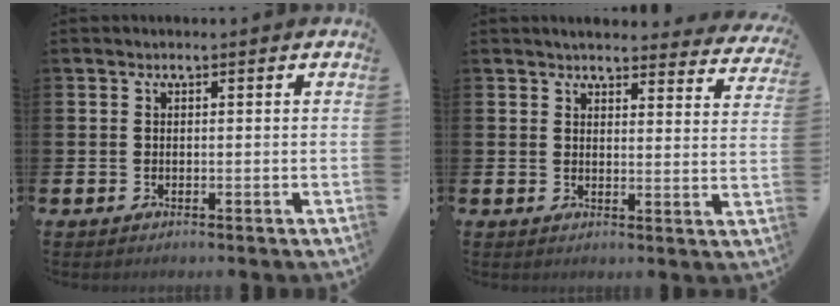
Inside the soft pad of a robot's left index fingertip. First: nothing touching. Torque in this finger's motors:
{"motor_torque": [0.90, -1.24, 0.36, 0.04]}